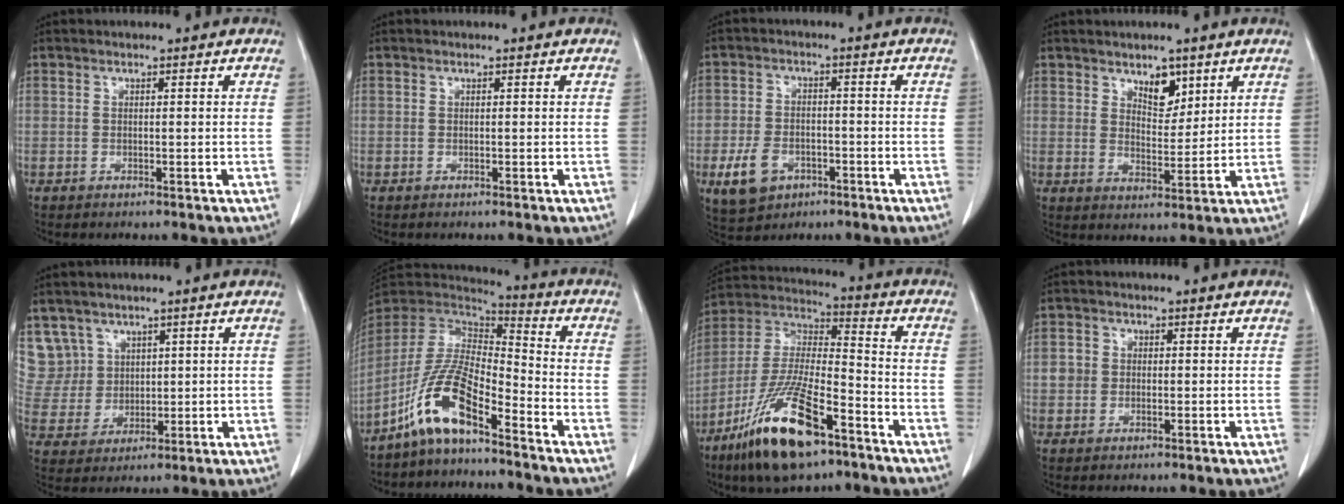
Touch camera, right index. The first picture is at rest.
{"total": 0.0}
{"total": 6.9, "force": [-3.0, 4.9, 3.9], "torque": [-0.082, 0.004, -0.040]}
{"total": 4.7, "force": [3.0, 2.3, 2.8], "torque": [-0.041, -0.004, 0.054]}
{"total": 7.9, "force": [4.5, 6.5, -0.3], "torque": [0.002, 0.019, 0.104]}
{"total": 11.7, "force": [-7.5, 2.6, 8.6], "torque": [-0.184, 0.008, -0.145]}
{"total": 18.7, "force": [-11.1, 4.7, 14.2], "torque": [-0.309, -0.028, -0.205]}
{"total": 2.7, "force": [0.1, 2.6, 0.8], "torque": [-0.010, 0.009, 0.001]}